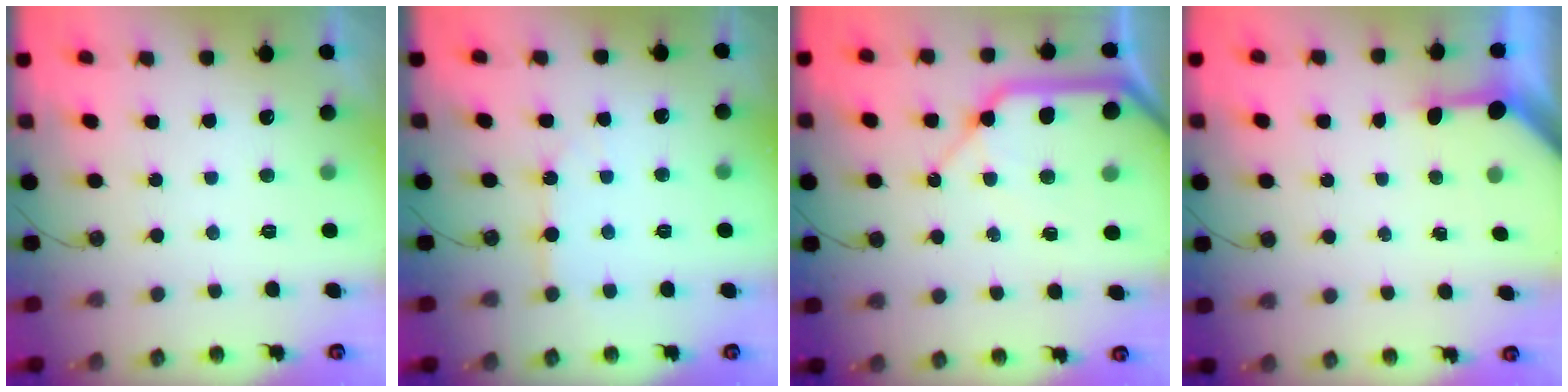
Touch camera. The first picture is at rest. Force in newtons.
{"total": 4.9, "press": 4.9, "slide": 0.6}
{"total": 18.4, "press": 18.2, "slide": 2.5}
{"total": 3.7, "press": 3.7, "slide": 0.4}